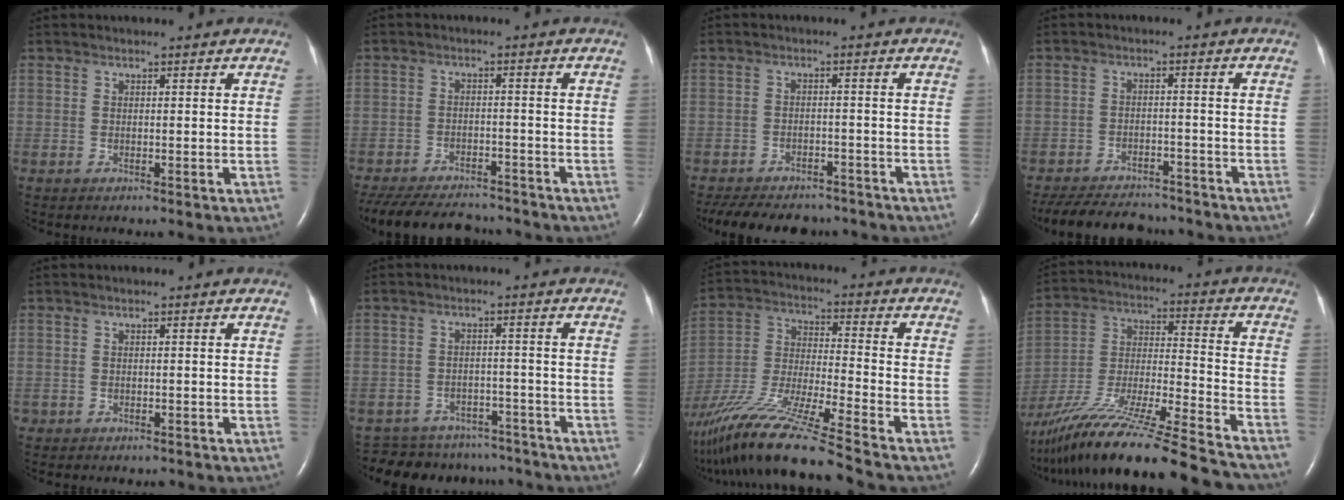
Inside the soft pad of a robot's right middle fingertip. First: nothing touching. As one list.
[{"total": 17.0, "force": [-14.8, 5.3, 6.6], "torque": [-0.176, -0.022, -0.212]}, {"total": 14.9, "force": [-12.7, 5.7, 5.3], "torque": [-0.130, -0.005, -0.169]}, {"total": 14.5, "force": [-12.9, 4.4, 5.0], "torque": [-0.115, -0.009, -0.182]}, {"total": 1.3, "force": [-1.1, 0.8, 0.2], "torque": [-0.010, 0.001, -0.013]}, {"total": 13.1, "force": [-11.8, 5.4, 2.0], "torque": [-0.042, 0.017, -0.146]}, {"total": 22.6, "force": [-18.2, 0.0, 13.4], "torque": [-0.301, -0.052, -0.340]}, {"total": 32.9, "force": [-27.7, 1.8, 17.6], "torque": [-0.298, -0.070, -0.443]}]